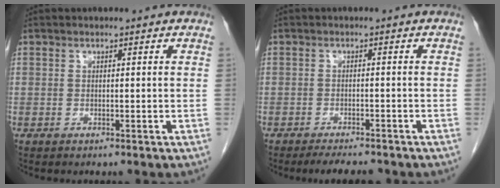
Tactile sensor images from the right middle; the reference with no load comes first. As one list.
[{"total": 4.9, "force": [-4.3, 1.0, 2.0], "torque": [-0.028, -0.008, -0.064]}]